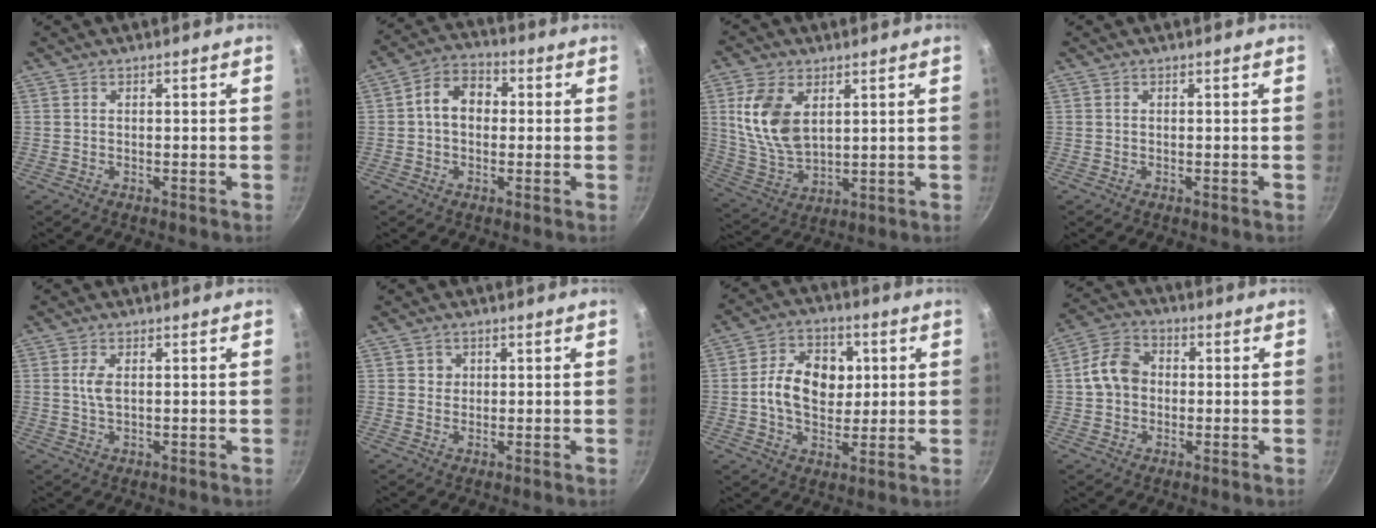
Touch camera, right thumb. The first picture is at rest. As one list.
[{"total": 8.0, "force": [0.5, 6.0, 5.3], "torque": [-0.056, 0.023, -0.007]}, {"total": 12.6, "force": [3.6, 7.5, 9.4], "torque": [-0.178, -0.021, 0.081]}, {"total": 0.0}, {"total": 2.8, "force": [0.5, 1.4, 2.4], "torque": [-0.048, 0.000, 0.010]}, {"total": 2.0, "force": [0.6, 1.8, 0.3], "torque": [0.008, 0.004, 0.007]}, {"total": 12.6, "force": [1.3, 9.2, 8.5], "torque": [-0.110, 0.007, 0.012]}, {"total": 8.5, "force": [0.1, 6.9, 5.0], "torque": [-0.067, 0.020, -0.013]}]